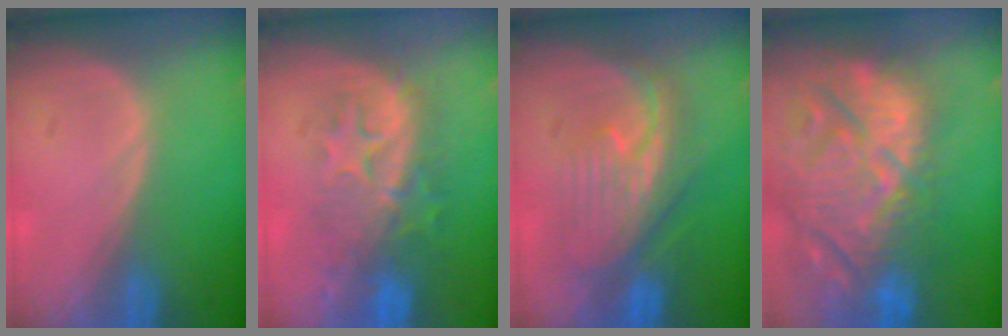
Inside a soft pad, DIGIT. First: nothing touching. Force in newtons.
{"total": 8.7, "press": 8.5, "slide": 1.6}
{"total": 8.2, "press": 8.2, "slide": 0.6}
{"total": 15.3, "press": 13.0, "slide": 8.0}